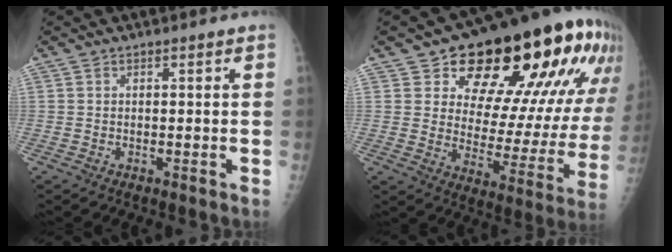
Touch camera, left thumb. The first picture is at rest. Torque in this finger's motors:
{"motor_torque": [0.29, 1.71, 1.73, -1.04, 0.28]}